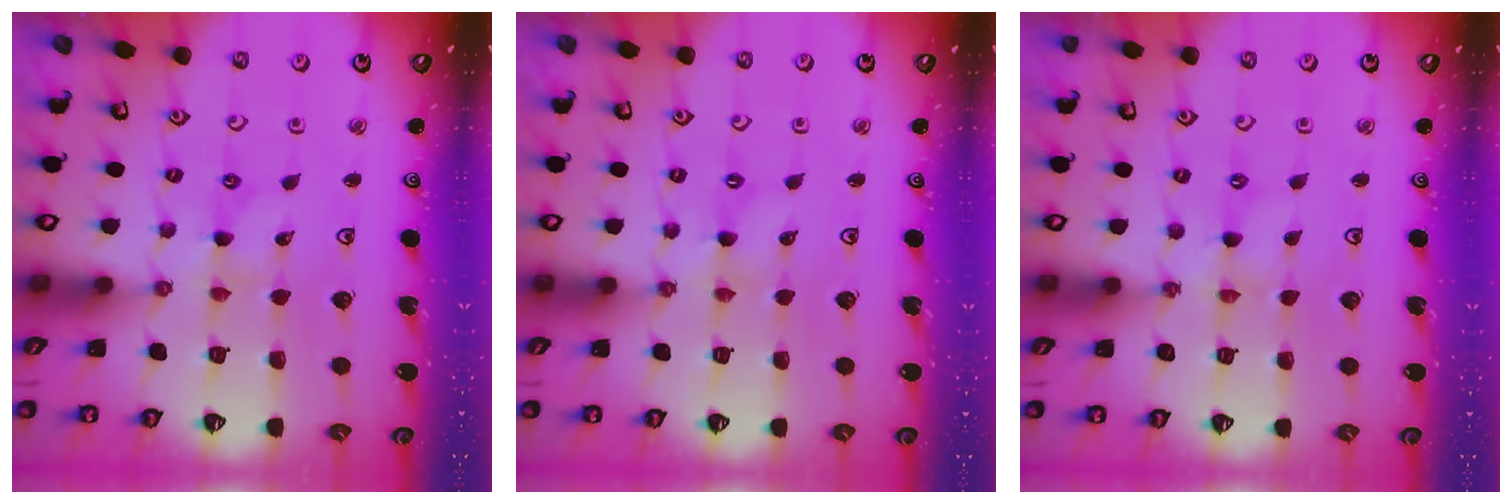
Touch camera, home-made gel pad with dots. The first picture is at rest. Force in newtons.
{"total": 0.0}
{"total": 0.0}